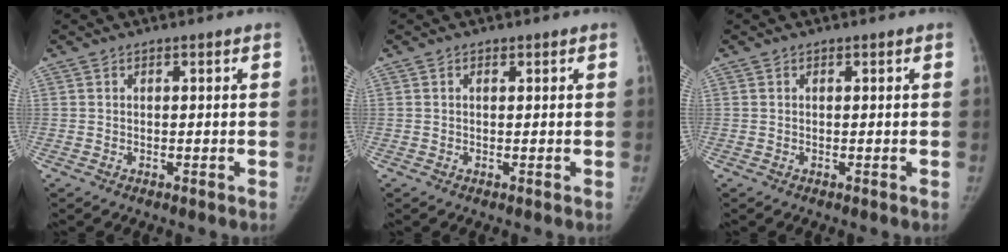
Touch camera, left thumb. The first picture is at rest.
{"total": 0.0}
{"total": 0.0}